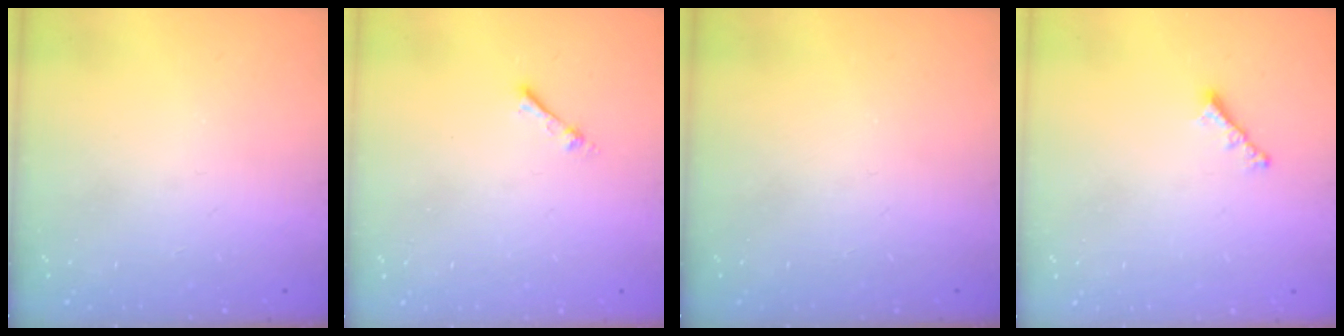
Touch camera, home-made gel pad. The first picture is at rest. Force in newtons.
{"total": 1.9, "press": 1.9, "slide": 0.3}
{"total": 0.0}
{"total": 2.2, "press": 2.2, "slide": 0.5}